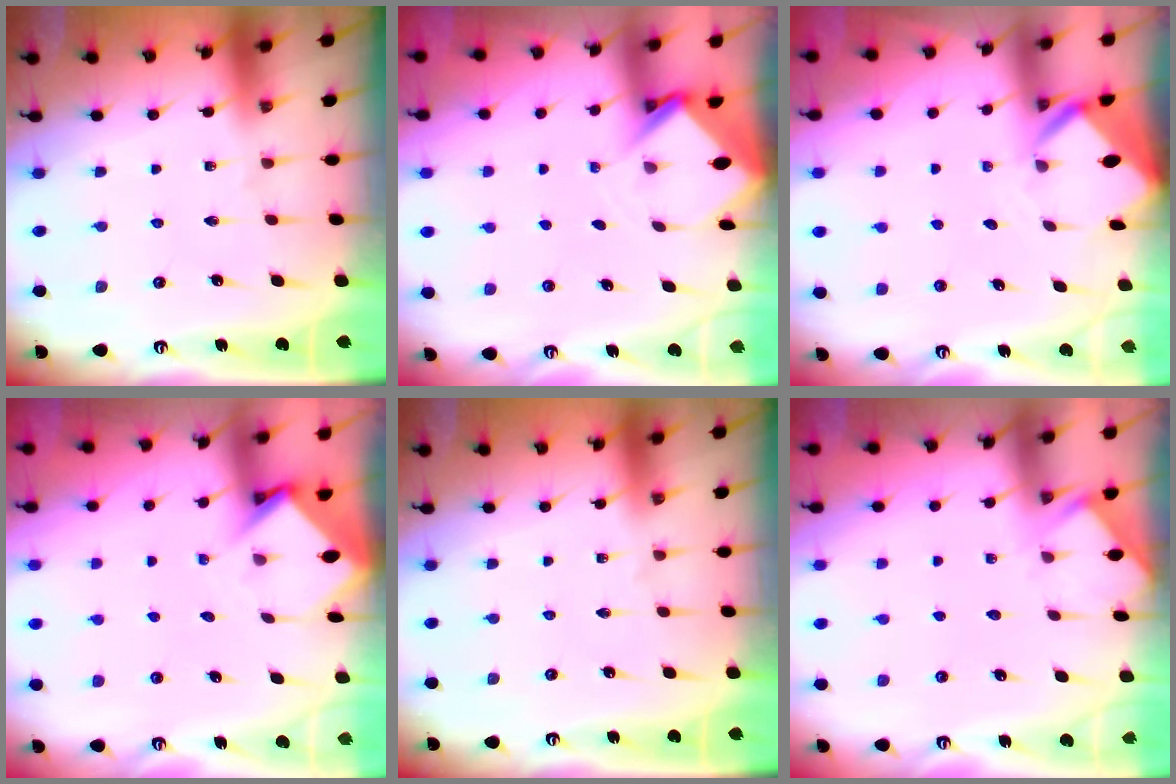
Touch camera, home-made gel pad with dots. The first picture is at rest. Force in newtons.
{"total": 2.9, "press": 2.9, "slide": 0.2}
{"total": 3.2, "press": 3.2, "slide": 0.1}
{"total": 3.8, "press": 3.8, "slide": 0.3}
{"total": 0.0}
{"total": 3.8, "press": 3.7, "slide": 0.4}